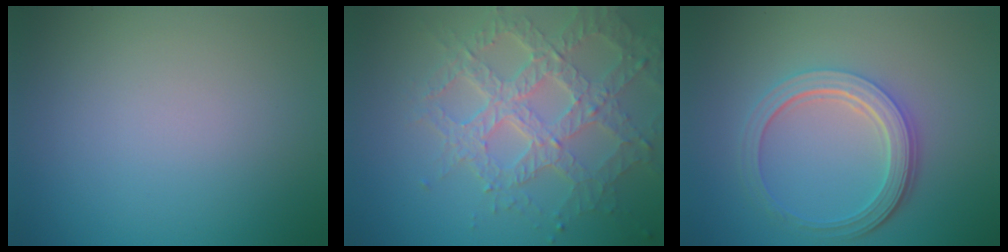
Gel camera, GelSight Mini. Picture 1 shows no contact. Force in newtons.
{"total": 7.2, "press": 5.3, "slide": 4.9}
{"total": 5.2, "press": 3.8, "slide": 3.5}